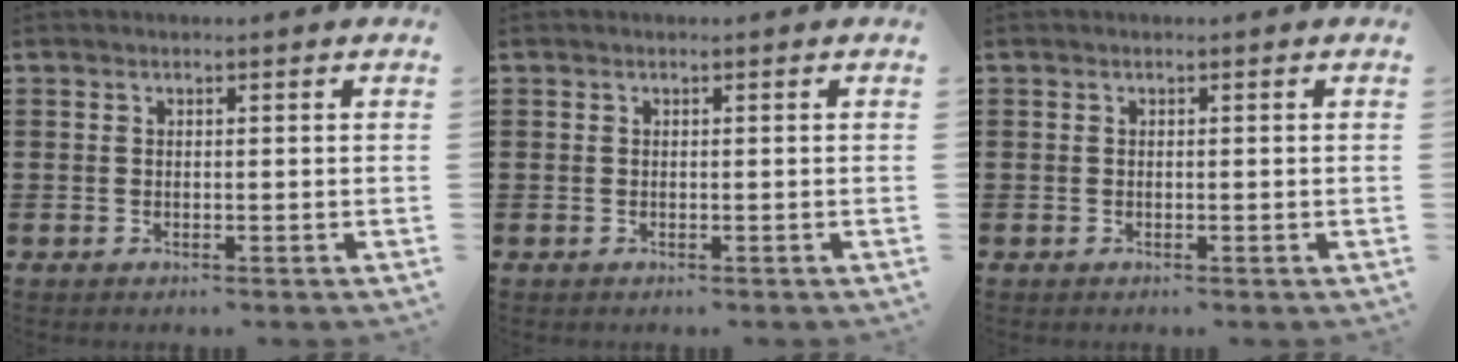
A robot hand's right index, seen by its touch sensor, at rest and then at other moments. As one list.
[{"total": 0.0}, {"total": 0.0}]